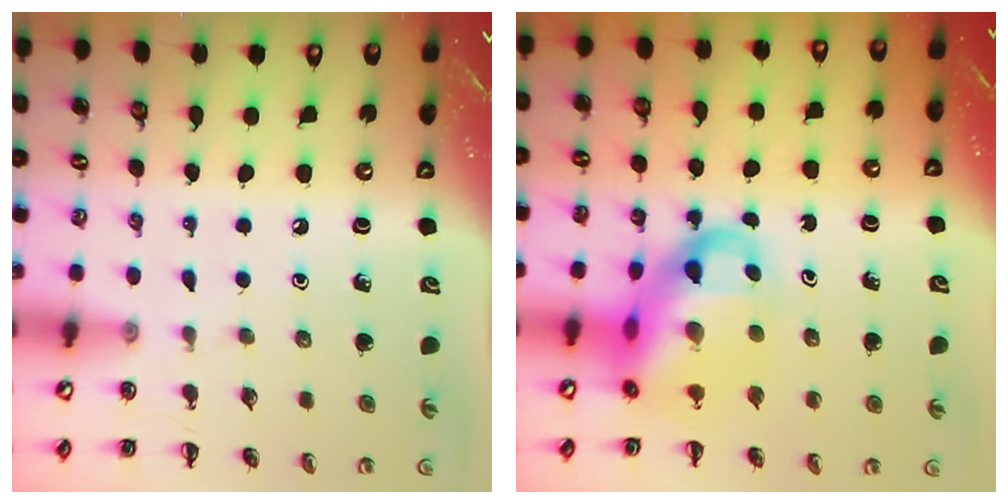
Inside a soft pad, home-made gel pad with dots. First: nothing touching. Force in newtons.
{"total": 14.8, "press": 14.3, "slide": 3.6}